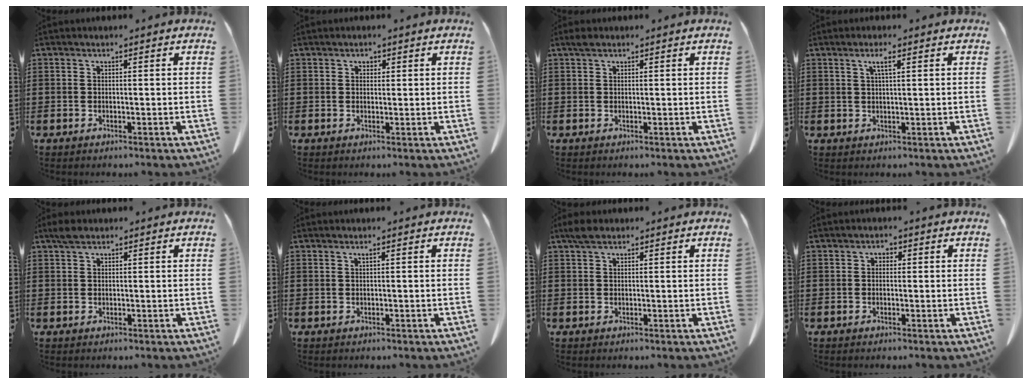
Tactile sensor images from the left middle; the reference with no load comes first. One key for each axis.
{"total": 0.9, "fx": 0.5, "fy": 0.7, "fz": 0.3, "tx": -0.001, "ty": -0.002, "tz": 0.009}
{"total": 0.9, "fx": 0.6, "fy": 0.4, "fz": 0.6, "tx": -0.015, "ty": 0.002, "tz": 0.011}
{"total": 2.4, "fx": 1.0, "fy": 0.3, "fz": 2.2, "tx": -0.045, "ty": 0.002, "tz": 0.016}
{"total": 1.9, "fx": 1.4, "fy": 0.7, "fz": 1.1, "tx": -0.025, "ty": 0.002, "tz": 0.026}
{"total": 0.6, "fx": 0.3, "fy": -0.1, "fz": 0.5, "tx": -0.009, "ty": -0.003, "tz": 0.007}
{"total": 2.1, "fx": 1.5, "fy": 0.9, "fz": 1.3, "tx": -0.029, "ty": 0.004, "tz": 0.027}
{"total": 1.0, "fx": 0.0, "fy": 0.7, "fz": 0.6, "tx": -0.015, "ty": 0.004, "tz": 0.000}